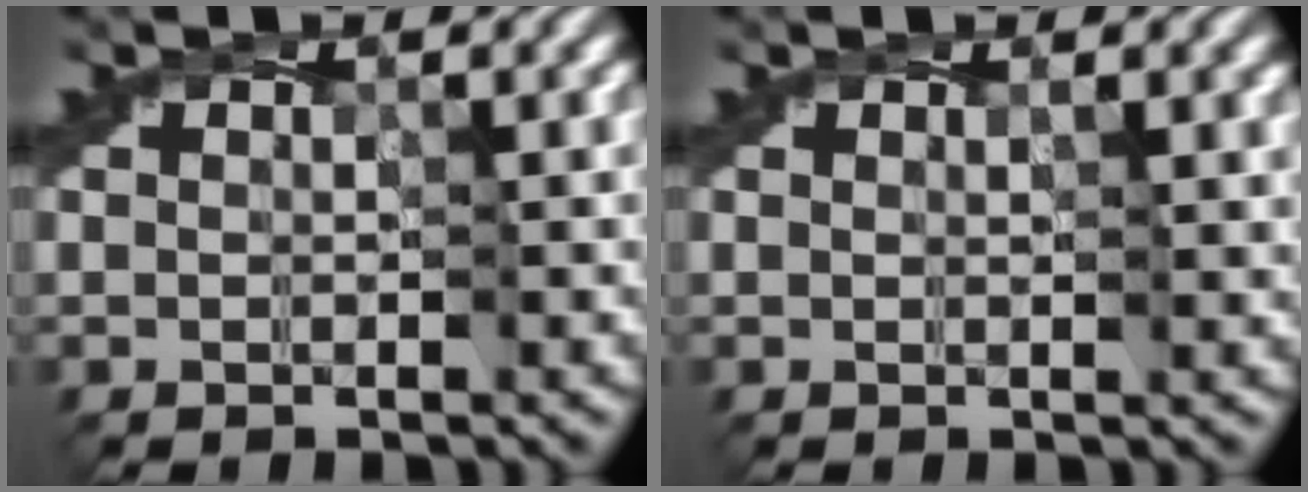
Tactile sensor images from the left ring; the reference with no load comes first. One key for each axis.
{"total": 0.9, "fx": 0.4, "fy": 0.0, "fz": 0.8, "tx": -0.012, "ty": 0.001, "tz": 0.004}